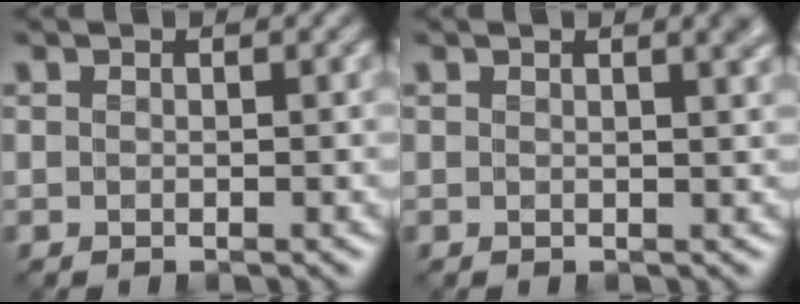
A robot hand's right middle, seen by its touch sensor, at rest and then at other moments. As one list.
[{"total": 2.3, "force": [1.2, 0.9, 1.7], "torque": [-0.003, 0.005, 0.009]}]